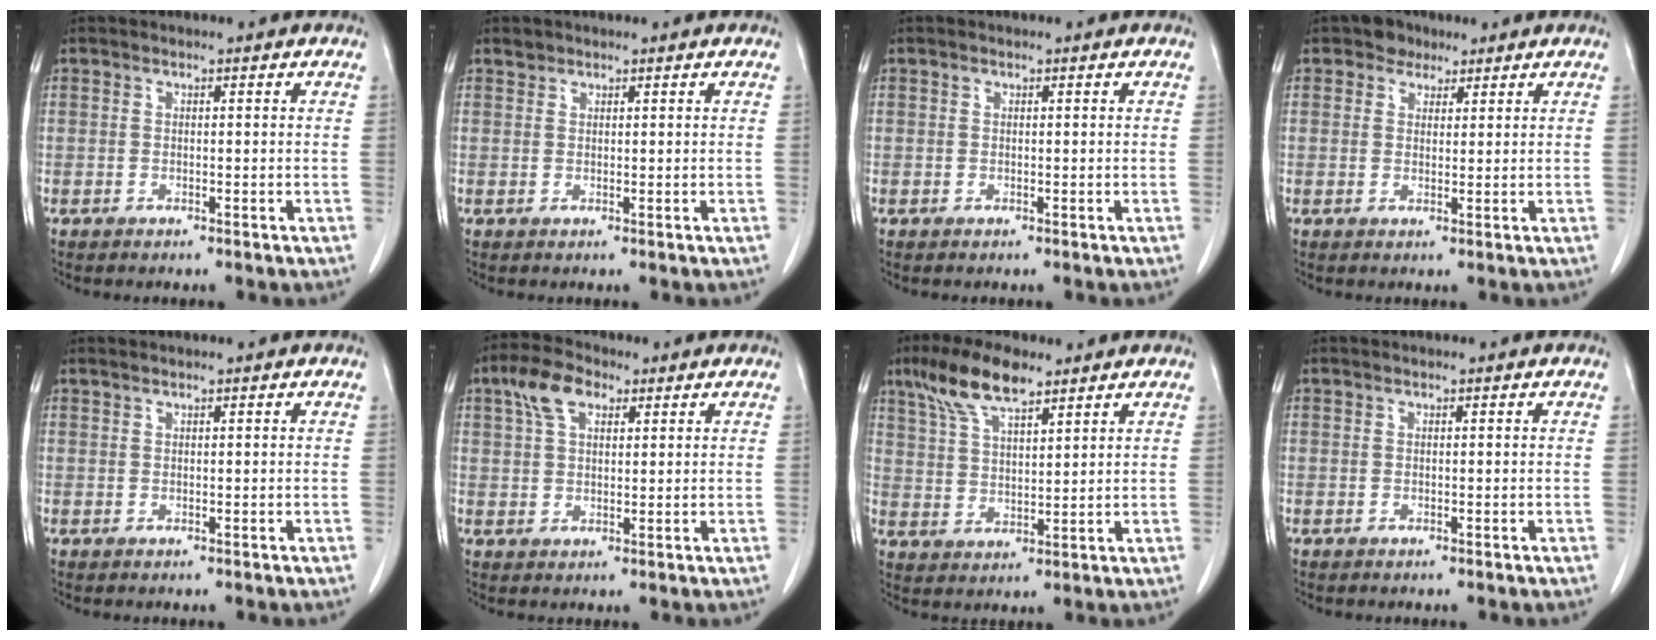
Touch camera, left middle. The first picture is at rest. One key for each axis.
{"total": 0.9, "fx": 0.7, "fy": 0.5, "fz": 0.0, "tx": 0.003, "ty": 0.003, "tz": 0.011}
{"total": 0.0}
{"total": 2.9, "fx": 1.8, "fy": 2.1, "fz": 0.5, "tx": -0.011, "ty": 0.006, "tz": 0.026}
{"total": 0.7, "fx": 0.7, "fy": -0.1, "fz": 0.2, "tx": -0.008, "ty": 0.003, "tz": 0.017}
{"total": 6.1, "fx": 3.1, "fy": 3.2, "fz": 4.1, "tx": -0.089, "ty": 0.017, "tz": 0.058}
{"total": 9.4, "fx": 6.6, "fy": 2.5, "fz": 6.1, "tx": -0.130, "ty": 0.017, "tz": 0.127}
{"total": 0.0}